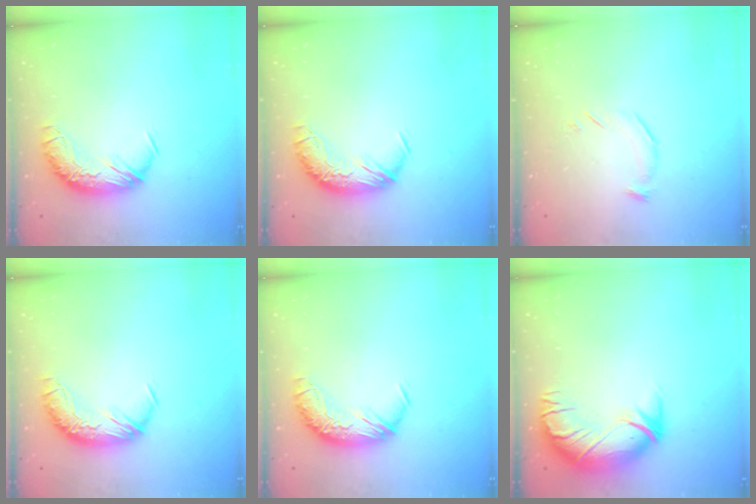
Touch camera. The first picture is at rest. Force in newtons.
{"total": 0.0}
{"total": 6.8, "press": 6.7, "slide": 0.4}
{"total": 0.0}
{"total": 0.0}
{"total": 2.9, "press": 0.3, "slide": 2.9}